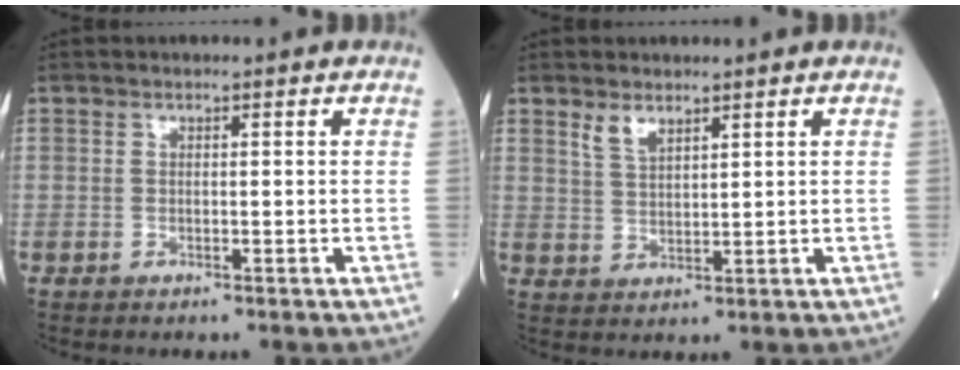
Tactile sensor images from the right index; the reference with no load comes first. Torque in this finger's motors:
{"motor_torque": [0.34, 0.37, 0.06, 0.05]}